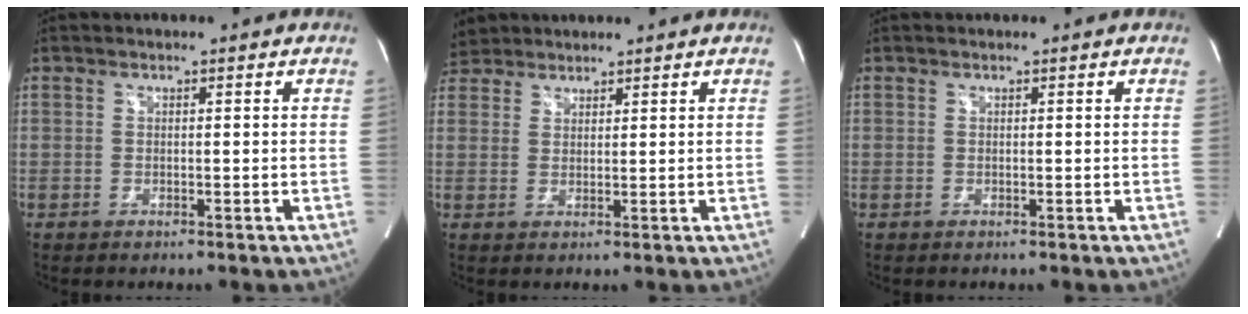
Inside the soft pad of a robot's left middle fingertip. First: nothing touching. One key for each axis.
{"total": 4.1, "fx": 3.7, "fy": 1.7, "fz": -0.4, "tx": 0.002, "ty": 0.014, "tz": 0.073}
{"total": 0.0}